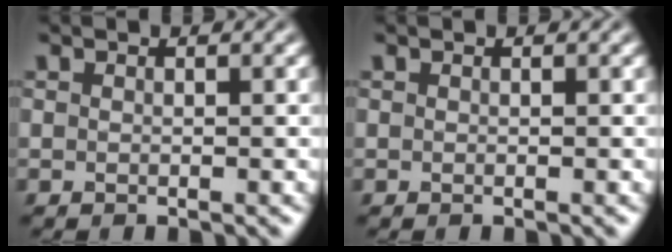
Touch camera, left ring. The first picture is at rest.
{"total": 0.0}